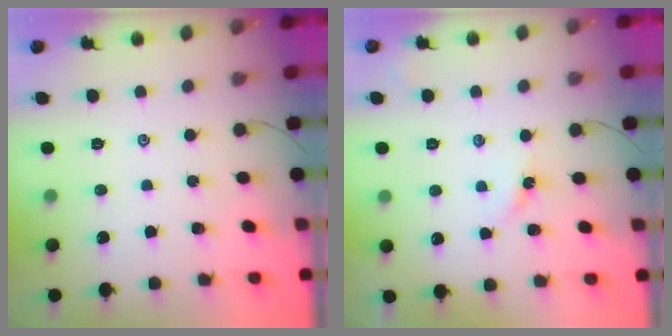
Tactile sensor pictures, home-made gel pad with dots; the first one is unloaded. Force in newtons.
{"total": 2.6, "press": 2.6, "slide": 0.3}